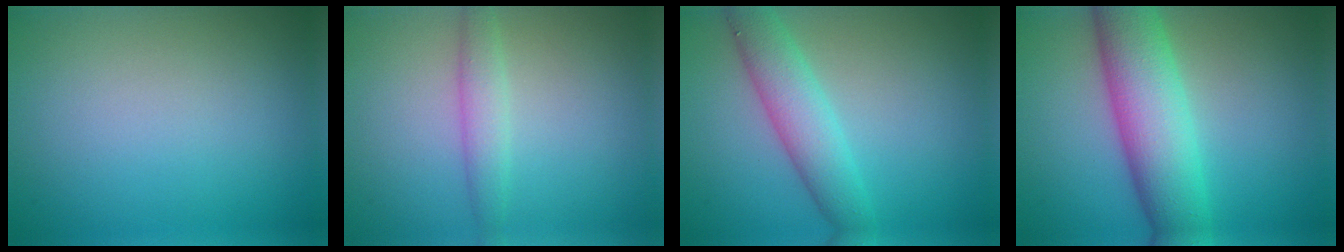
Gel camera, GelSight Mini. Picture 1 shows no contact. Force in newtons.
{"total": 2.2, "press": 2.2, "slide": 0.1}
{"total": 4.3, "press": 4.3, "slide": 0.1}
{"total": 8.3, "press": 8.3, "slide": 0.2}